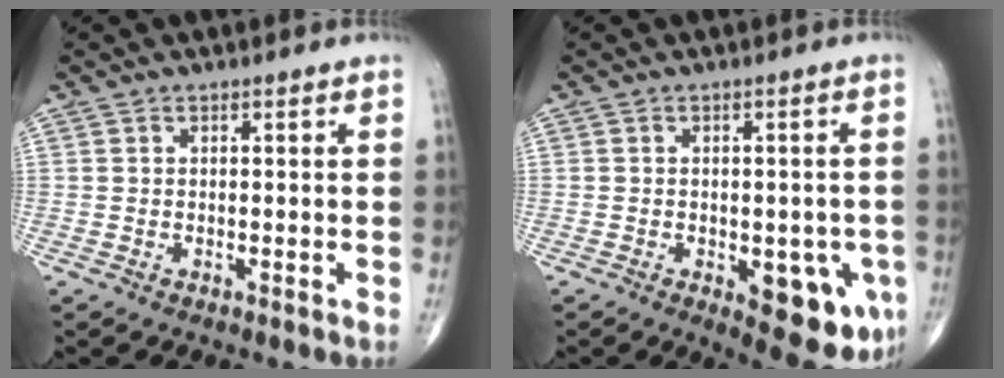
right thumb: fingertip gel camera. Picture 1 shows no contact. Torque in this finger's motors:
{"motor_torque": [0.88, 1.98, 1.23, -0.24, 0.23]}